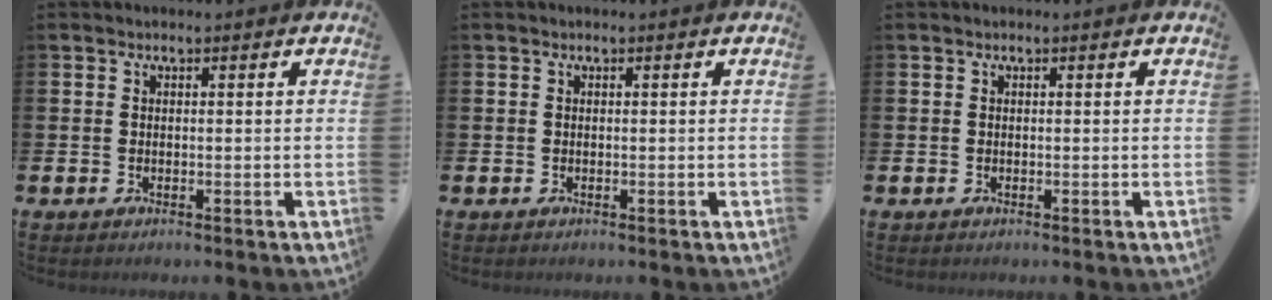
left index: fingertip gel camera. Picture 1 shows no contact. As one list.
[{"total": 0.0}, {"total": 0.0}]